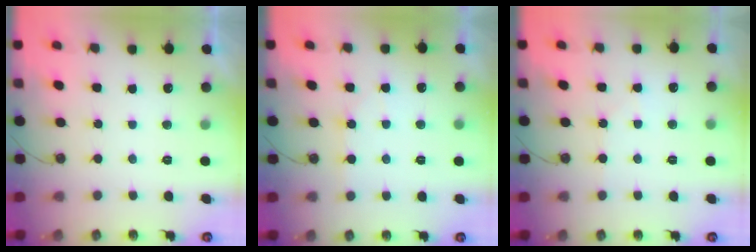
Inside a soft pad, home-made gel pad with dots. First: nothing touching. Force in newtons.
{"total": 4.7, "press": 4.7, "slide": 0.6}
{"total": 4.4, "press": 4.3, "slide": 0.6}